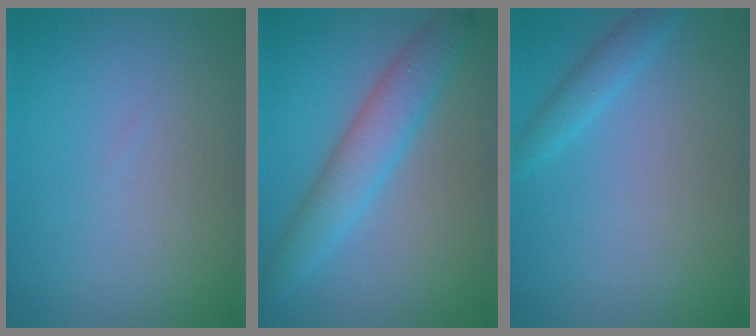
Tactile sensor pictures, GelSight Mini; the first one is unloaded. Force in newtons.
{"total": 4.6, "press": 4.6, "slide": 0.1}
{"total": 1.5, "press": 1.5, "slide": 0.1}